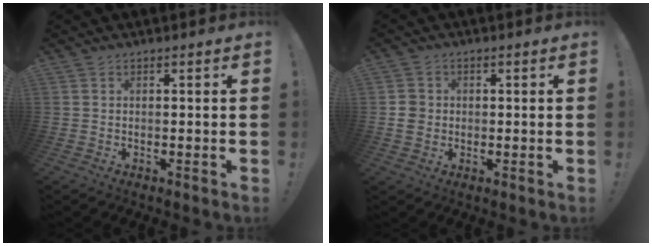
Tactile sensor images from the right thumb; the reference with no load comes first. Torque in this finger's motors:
{"motor_torque": [-0.09, 0.17, 0.00, 0.16, 0.03]}